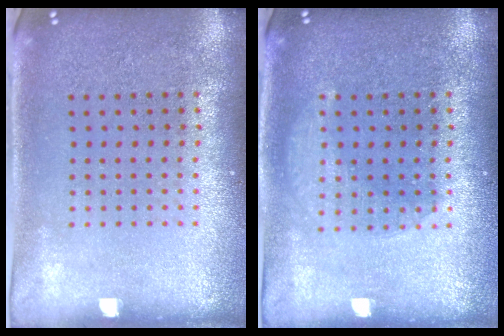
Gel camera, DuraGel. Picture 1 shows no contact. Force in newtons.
{"total": 1.7, "press": 1.7, "slide": 0.4}